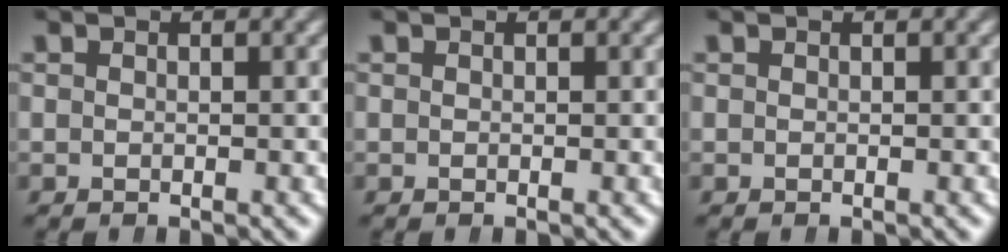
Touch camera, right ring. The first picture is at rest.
{"total": 0.0}
{"total": 0.0}